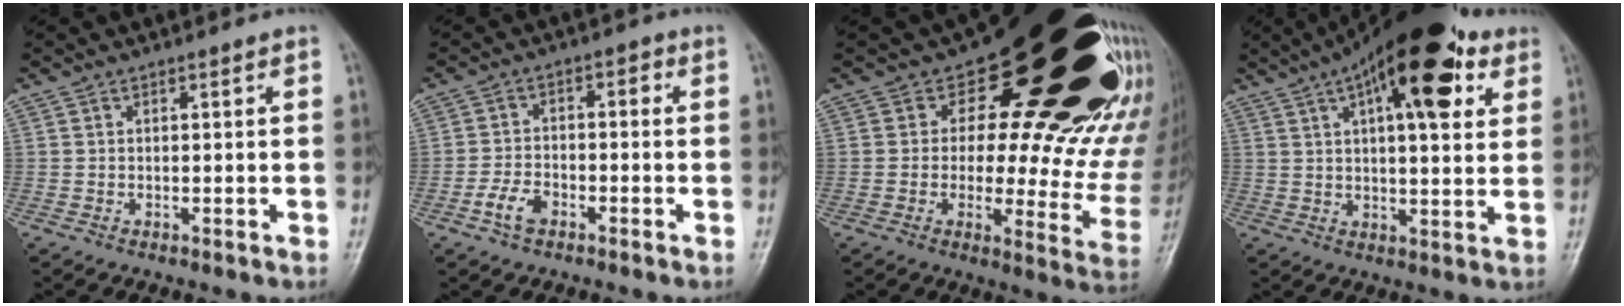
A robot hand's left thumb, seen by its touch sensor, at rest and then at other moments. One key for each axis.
{"total": 5.4, "fx": -2.7, "fy": 3.3, "fz": 3.3, "tx": -0.052, "ty": 0.026, "tz": -0.053}
{"total": 28.8, "fx": 16.3, "fy": 12.7, "fz": 20.0, "tx": -0.193, "ty": -0.086, "tz": 0.209}
{"total": 19.9, "fx": 9.2, "fy": 7.5, "fz": 16.0, "tx": -0.225, "ty": 0.000, "tz": 0.136}